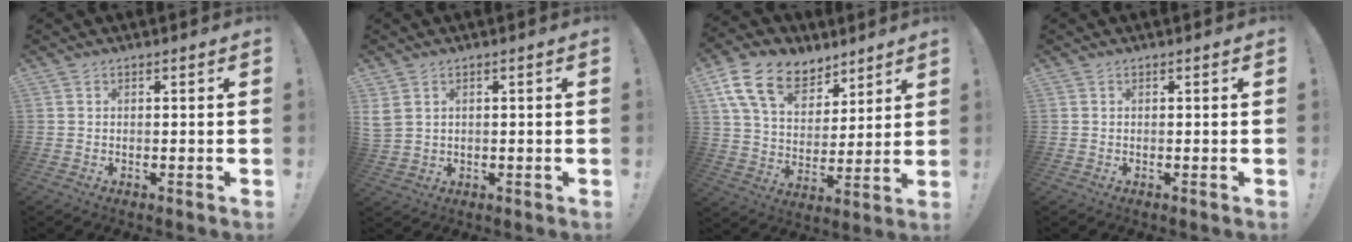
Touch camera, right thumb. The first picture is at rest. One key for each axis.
{"total": 4.1, "fx": 2.0, "fy": 3.0, "fz": 2.0, "tx": -0.040, "ty": -0.004, "tz": 0.038}
{"total": 17.1, "fx": 10.0, "fy": 10.7, "fz": 8.6, "tx": -0.158, "ty": -0.047, "tz": 0.192}
{"total": 0.0}